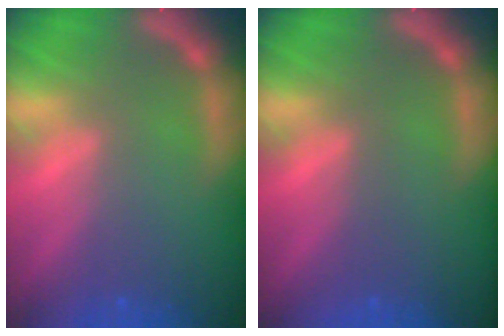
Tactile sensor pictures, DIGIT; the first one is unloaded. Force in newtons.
{"total": 0.0}